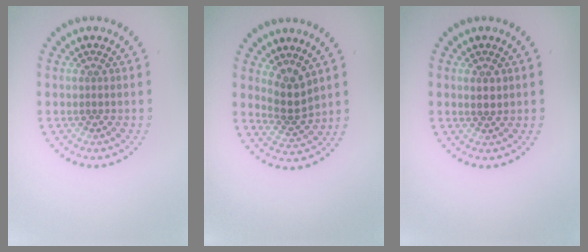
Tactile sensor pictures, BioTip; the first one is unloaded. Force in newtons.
{"total": 2.8, "press": 2.0, "slide": 1.9}
{"total": 1.1, "press": 1.0, "slide": 0.5}